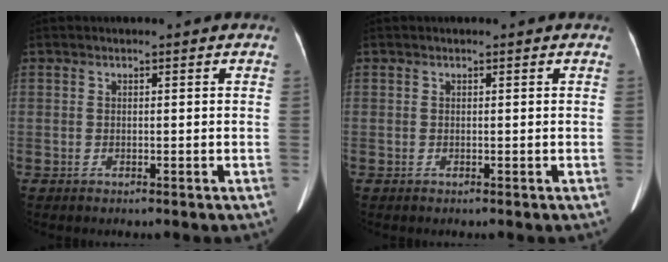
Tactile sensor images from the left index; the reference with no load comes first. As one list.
[{"total": 0.0}]